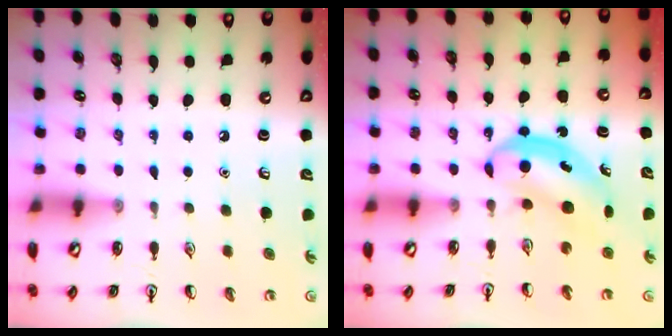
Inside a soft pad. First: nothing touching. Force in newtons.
{"total": 5.9, "press": 5.8, "slide": 1.2}